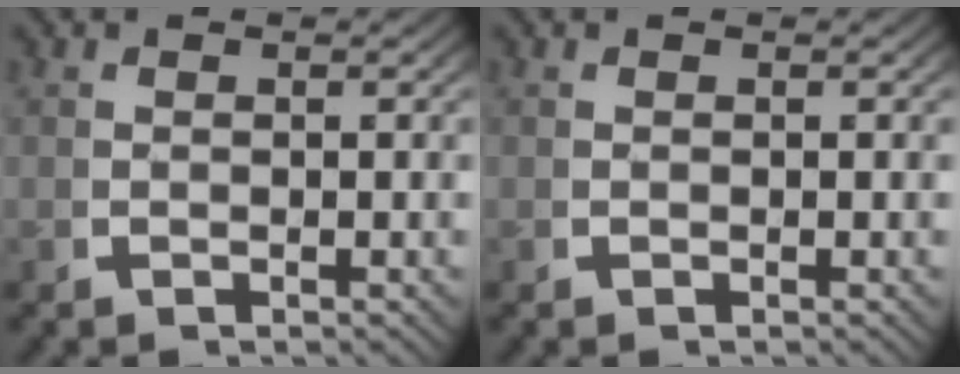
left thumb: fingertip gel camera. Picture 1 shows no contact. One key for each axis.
{"total": 0.0}